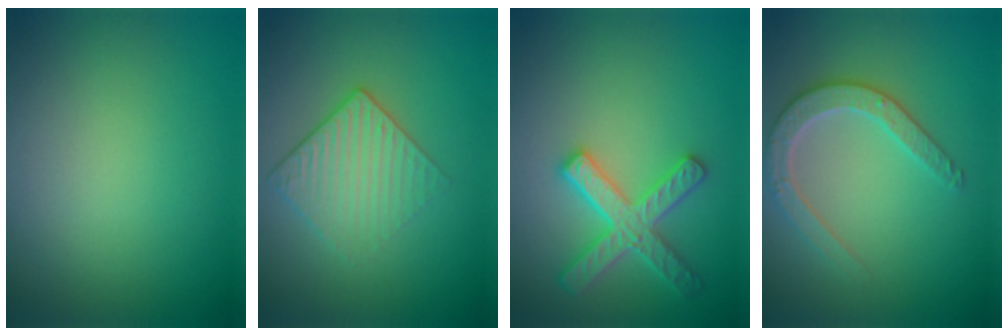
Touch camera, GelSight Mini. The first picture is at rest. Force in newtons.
{"total": 3.0, "press": 2.6, "slide": 1.6}
{"total": 4.2, "press": 3.9, "slide": 1.7}
{"total": 3.2, "press": 3.0, "slide": 1.0}